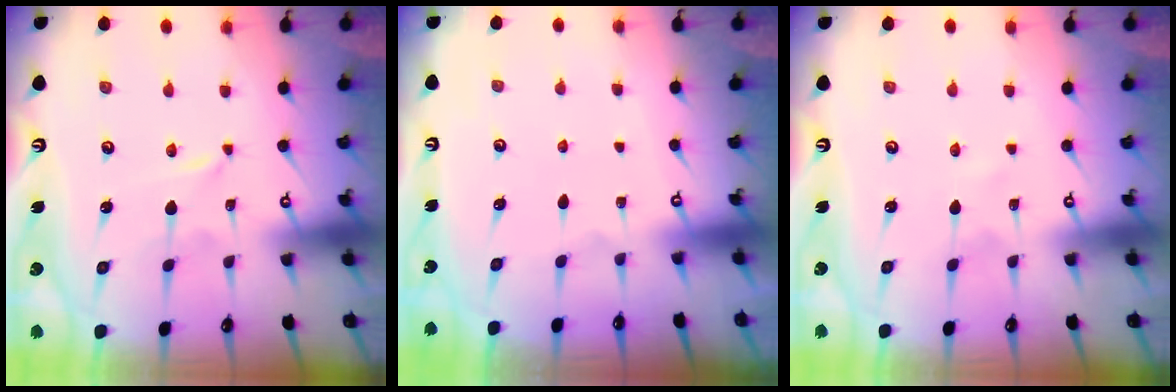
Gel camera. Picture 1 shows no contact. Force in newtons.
{"total": 0.0}
{"total": 0.0}